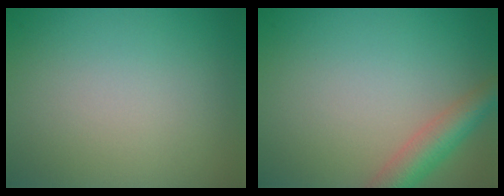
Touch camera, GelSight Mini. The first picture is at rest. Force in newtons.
{"total": 3.9, "press": 3.9, "slide": 0.2}